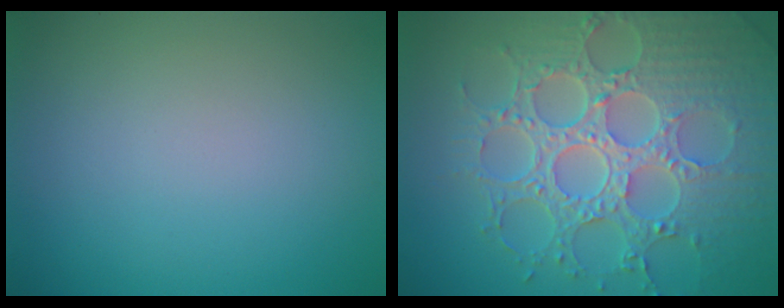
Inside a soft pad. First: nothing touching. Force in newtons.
{"total": 8.7, "press": 6.5, "slide": 5.7}